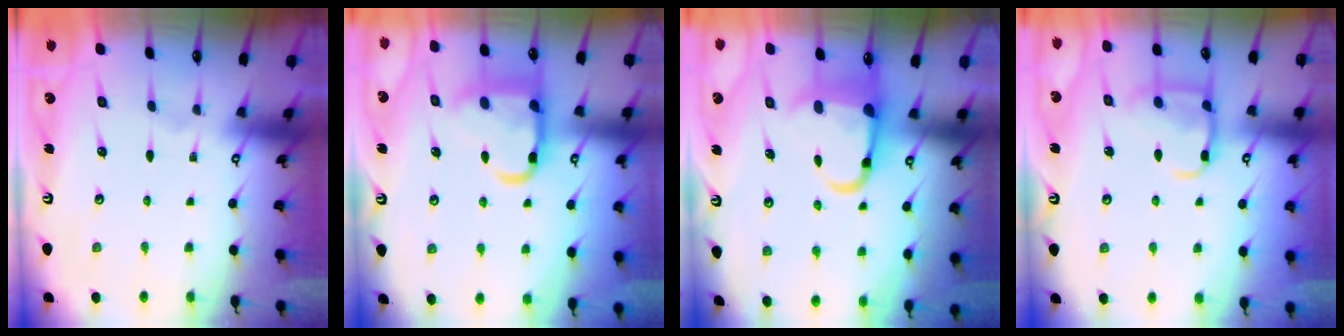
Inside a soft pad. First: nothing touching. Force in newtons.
{"total": 15.6, "press": 15.5, "slide": 1.7}
{"total": 7.3, "press": 7.1, "slide": 1.8}
{"total": 11.8, "press": 11.8, "slide": 1.2}